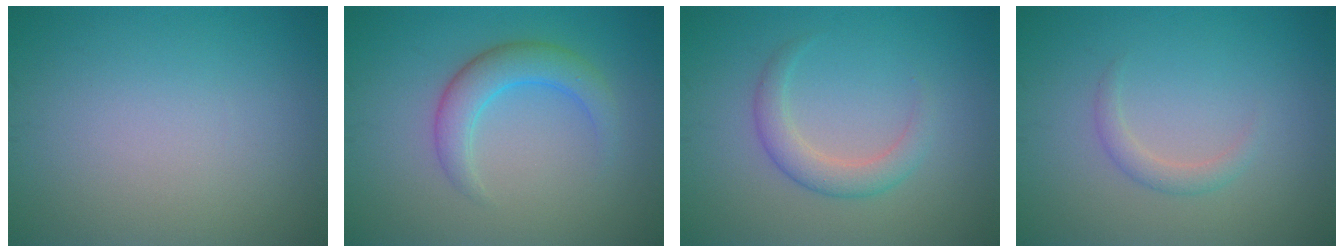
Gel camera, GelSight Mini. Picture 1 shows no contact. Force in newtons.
{"total": 3.6, "press": 3.6, "slide": 0.0}
{"total": 2.6, "press": 2.6, "slide": 0.1}
{"total": 1.4, "press": 1.4, "slide": 0.1}